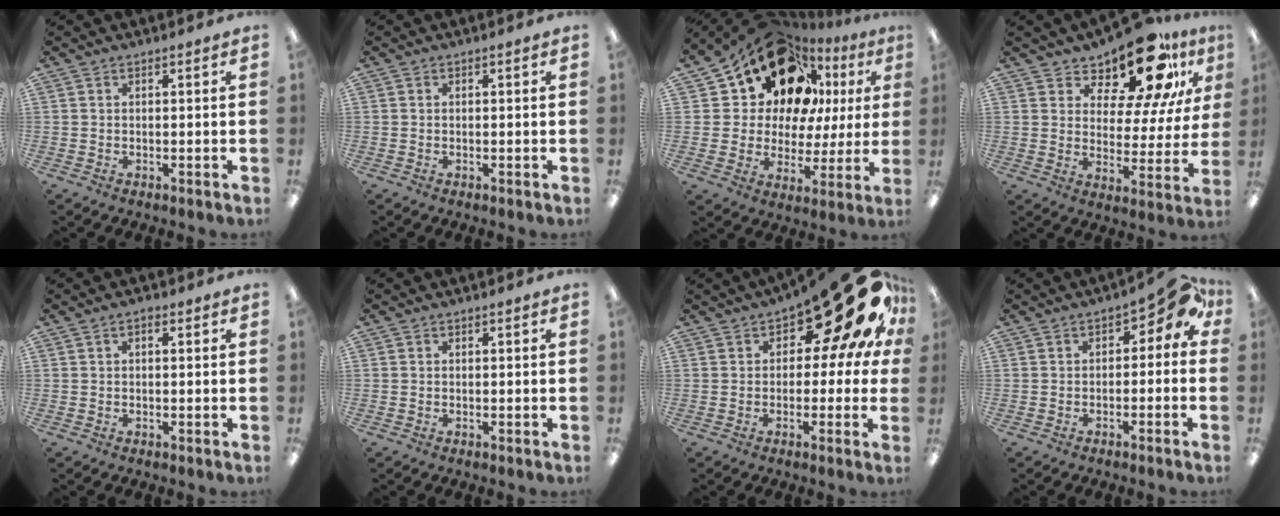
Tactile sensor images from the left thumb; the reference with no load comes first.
{"total": 0.0}
{"total": 19.1, "force": [11.8, 12.1, 8.8], "torque": [-0.170, -0.071, 0.218]}
{"total": 16.4, "force": [12.6, 5.9, 8.8], "torque": [-0.135, -0.092, 0.213]}
{"total": 1.5, "force": [0.3, 0.8, 1.2], "torque": [-0.023, 0.004, 0.005]}
{"total": 0.0}
{"total": 20.1, "force": [11.5, 7.9, 14.5], "torque": [-0.198, -0.065, 0.187]}
{"total": 5.9, "force": [1.6, 3.5, 4.5], "torque": [-0.054, -0.005, 0.022]}